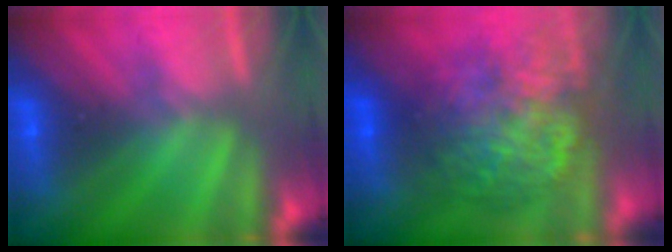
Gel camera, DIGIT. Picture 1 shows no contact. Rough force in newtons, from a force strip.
{"total": 5.9}